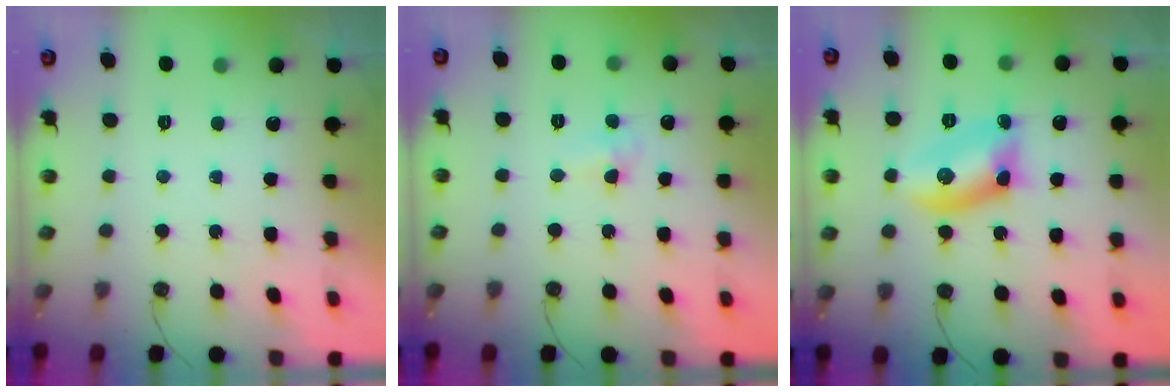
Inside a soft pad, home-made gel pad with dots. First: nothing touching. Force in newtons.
{"total": 4.6, "press": 3.0, "slide": 3.4}
{"total": 10.0, "press": 10.0, "slide": 0.7}